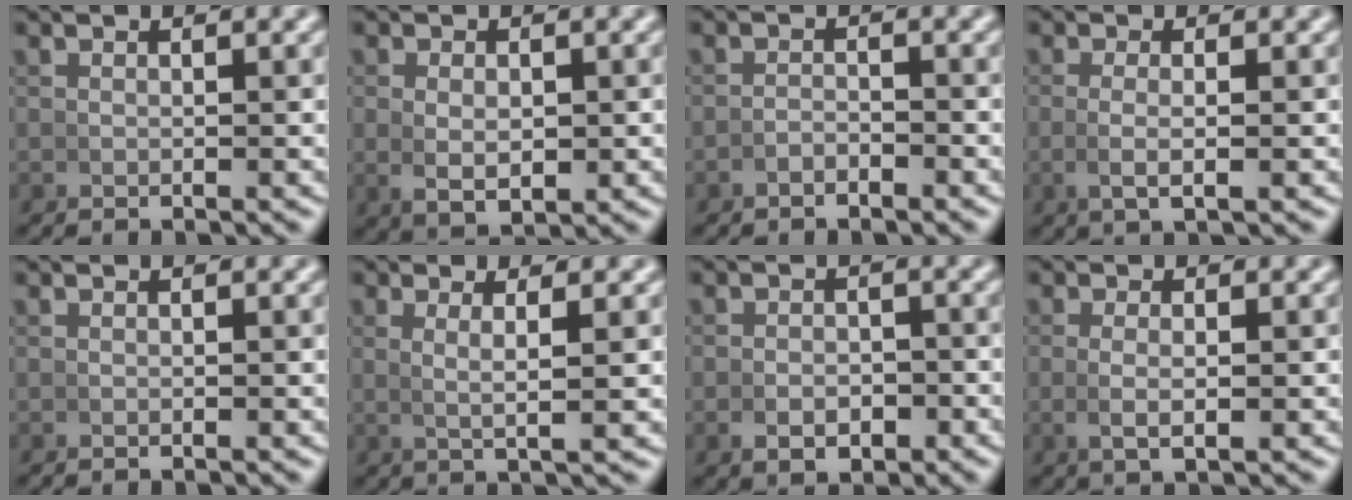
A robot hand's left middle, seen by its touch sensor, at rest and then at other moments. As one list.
[{"total": 3.0, "force": [-0.1, 1.7, 2.4], "torque": [-0.052, -0.018, 0.016]}, {"total": 1.4, "force": [-1.4, 0.3, 0.2], "torque": [-0.001, -0.001, -0.027]}, {"total": 2.0, "force": [-0.2, 0.3, 2.0], "torque": [-0.048, -0.008, 0.002]}, {"total": 0.0}, {"total": 3.1, "force": [1.2, 0.0, 2.8], "torque": [-0.046, 0.003, 0.023]}, {"total": 2.4, "force": [-1.2, 1.6, 1.4], "torque": [-0.017, -0.005, -0.017]}, {"total": 1.9, "force": [-0.1, 0.5, 1.8], "torque": [-0.042, -0.007, 0.005]}]